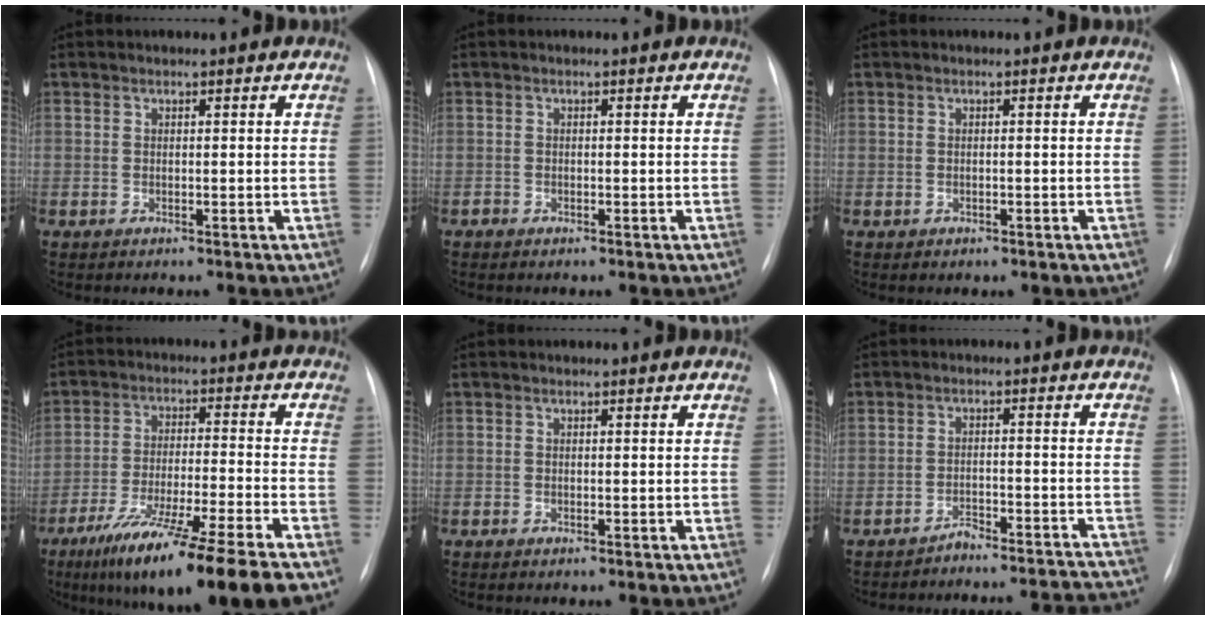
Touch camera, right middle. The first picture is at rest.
{"total": 0.6, "force": [-0.4, 0.4, 0.1], "torque": [-0.002, 0.002, -0.011]}
{"total": 0.6, "force": [-0.3, 0.5, 0.3], "torque": [-0.008, 0.000, -0.001]}
{"total": 18.1, "force": [-12.7, -0.1, 12.9], "torque": [-0.193, -0.042, -0.210]}
{"total": 0.0}
{"total": 13.7, "force": [-13.6, 0.9, 1.3], "torque": [0.008, 0.025, -0.162]}